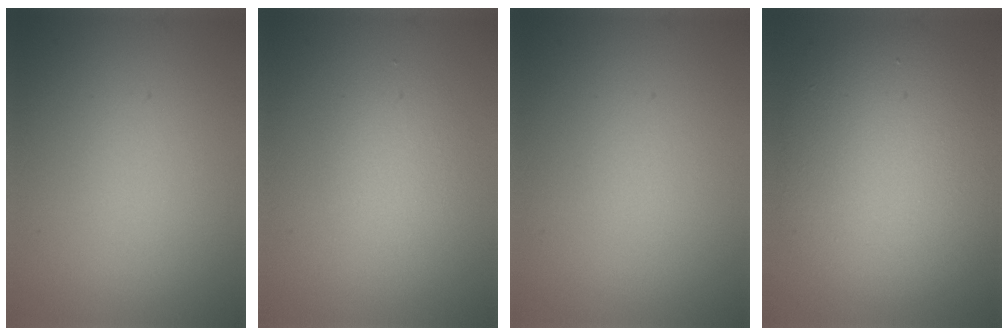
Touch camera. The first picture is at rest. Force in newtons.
{"total": 1.8, "press": 1.8, "slide": 0.0}
{"total": 0.0}
{"total": 9.7, "press": 9.7, "slide": 0.6}